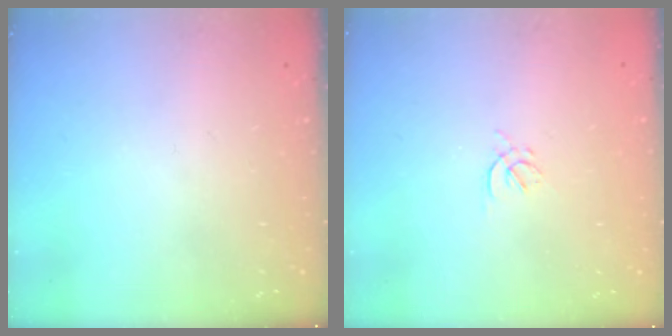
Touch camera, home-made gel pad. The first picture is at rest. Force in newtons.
{"total": 1.7, "press": 1.6, "slide": 0.6}